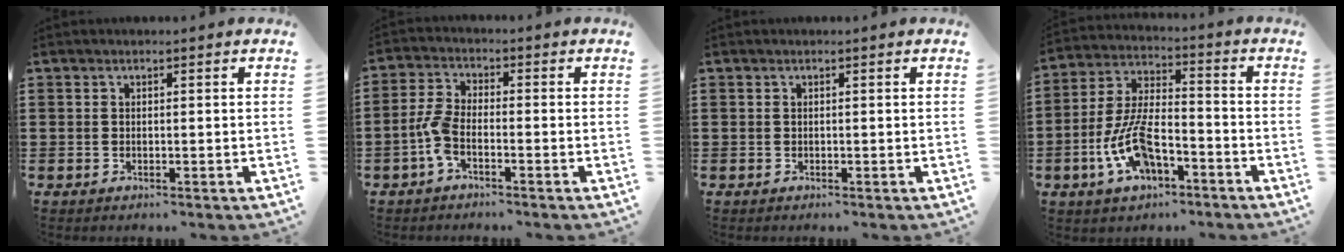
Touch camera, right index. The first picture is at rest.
{"total": 4.7, "force": [-2.0, 1.7, 3.9], "torque": [-0.102, -0.004, -0.045]}
{"total": 0.0}
{"total": 9.8, "force": [-4.1, 4.5, 7.6], "torque": [-0.174, 0.003, -0.077]}